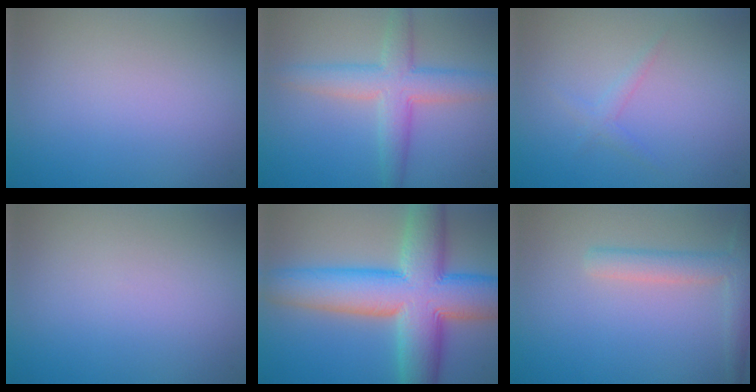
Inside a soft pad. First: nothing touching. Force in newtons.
{"total": 4.9, "press": 4.9, "slide": 0.1}
{"total": 1.1, "press": 1.1, "slide": 0.0}
{"total": 0.0}
{"total": 13.0, "press": 13.0, "slide": 0.2}
{"total": 3.0, "press": 3.0, "slide": 0.1}